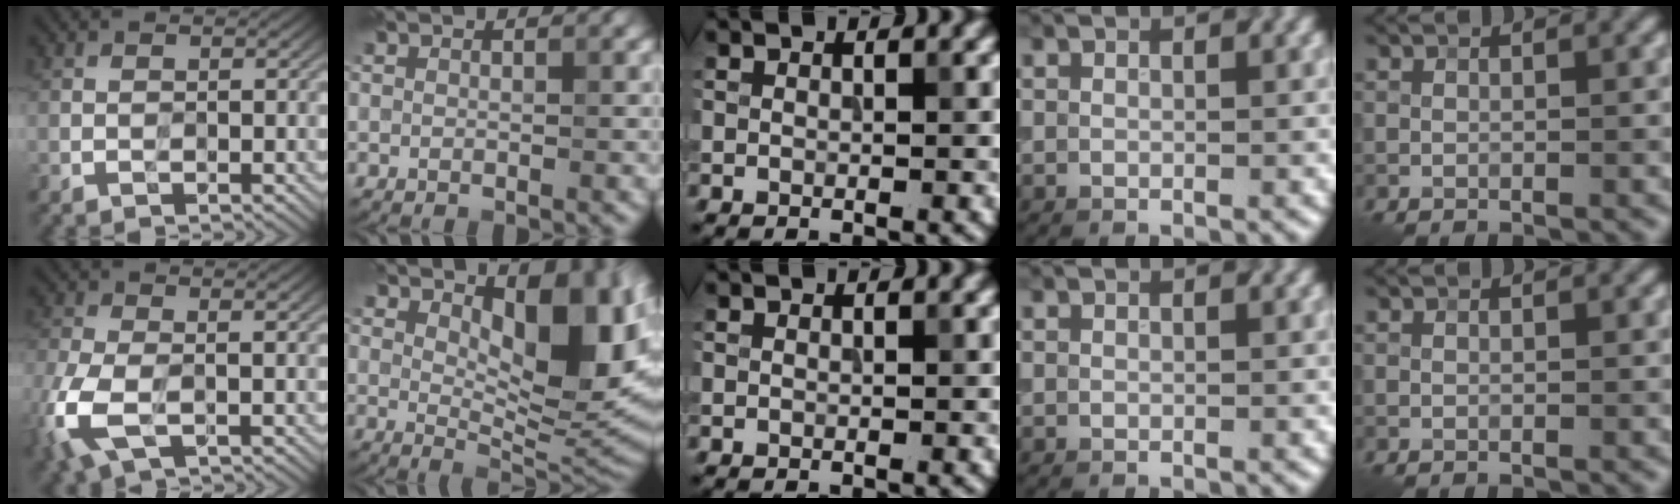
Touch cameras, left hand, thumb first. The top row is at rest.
{"thumb": {"total": 8.7, "force": [-2.7, 4.4, 7.0], "torque": [-0.186, -0.019, -0.058]}, "index": {"total": 11.1, "force": [3.8, 4.6, 9.4], "torque": [-0.127, -0.004, 0.065]}}